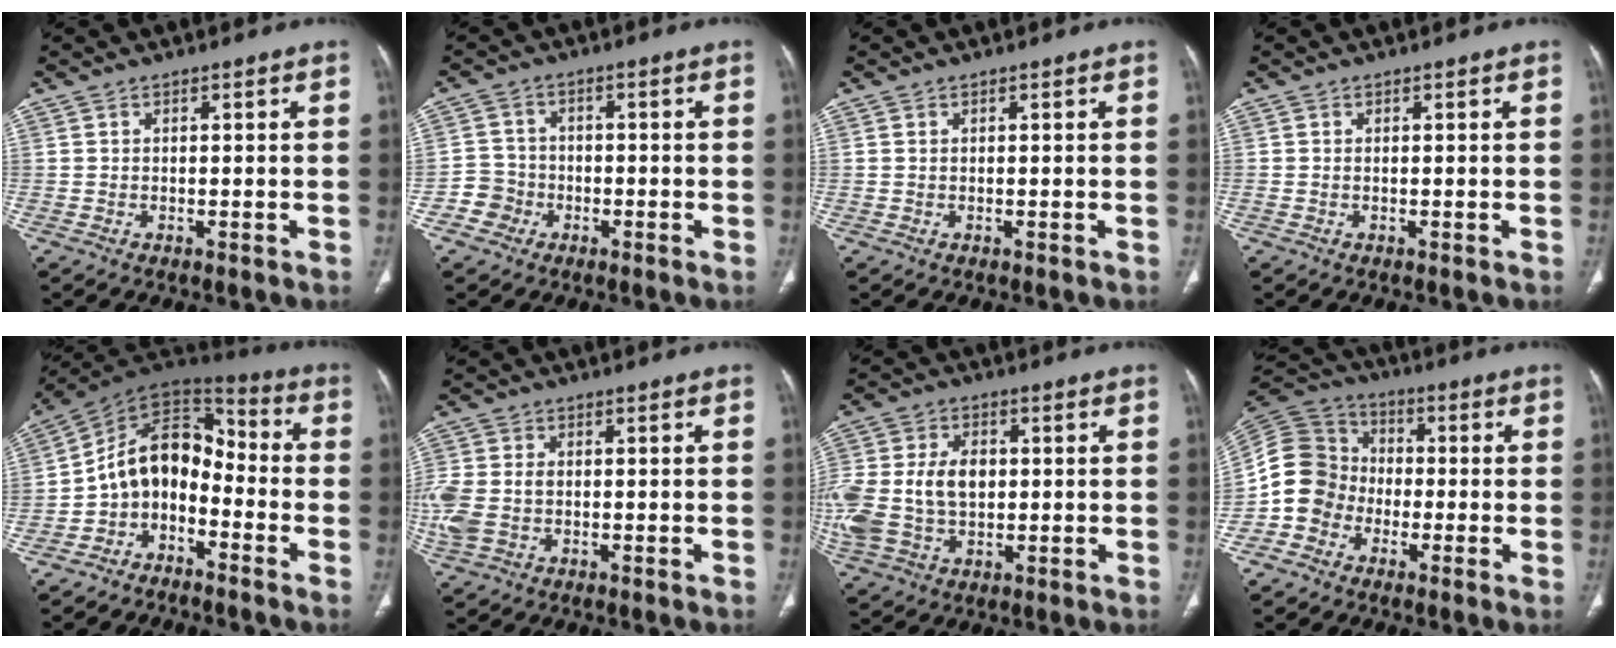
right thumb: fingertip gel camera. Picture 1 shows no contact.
{"total": 4.4, "force": [-1.8, 4.0, -0.2], "torque": [0.028, 0.020, -0.042]}
{"total": 0.0}
{"total": 0.0}
{"total": 11.7, "force": [-4.3, 8.3, 6.9], "torque": [-0.085, 0.095, -0.090]}
{"total": 9.0, "force": [-1.1, 6.6, 6.0], "torque": [-0.166, 0.011, -0.017]}
{"total": 17.8, "force": [-0.1, 12.5, 12.7], "torque": [-0.303, 0.009, 0.013]}
{"total": 11.0, "force": [-3.3, 9.9, 3.5], "torque": [-0.053, 0.048, -0.074]}